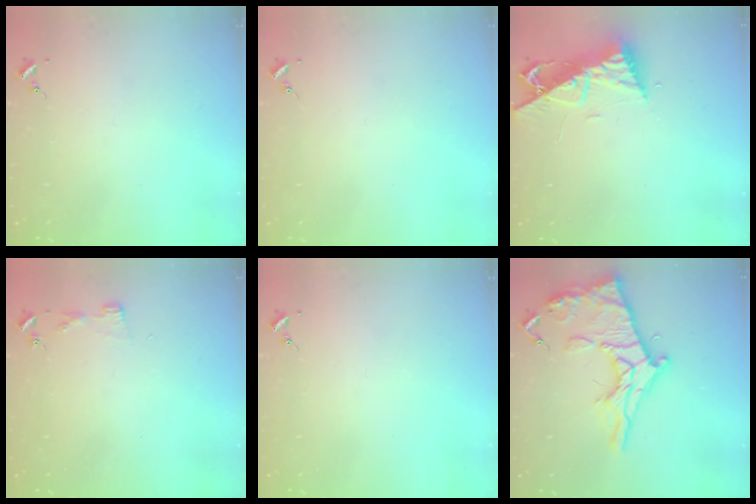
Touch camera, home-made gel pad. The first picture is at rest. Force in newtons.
{"total": 0.0}
{"total": 9.7, "press": 9.7, "slide": 0.7}
{"total": 2.9, "press": 2.9, "slide": 0.3}
{"total": 0.0}
{"total": 21.2, "press": 21.2, "slide": 1.8}